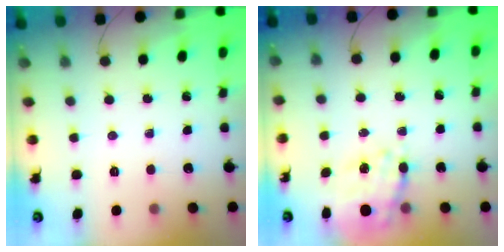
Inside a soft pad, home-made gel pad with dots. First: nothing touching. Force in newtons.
{"total": 8.6, "press": 7.7, "slide": 3.8}